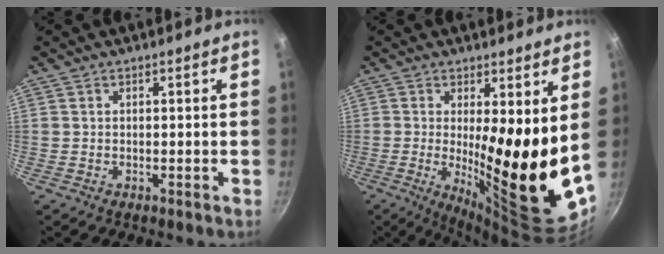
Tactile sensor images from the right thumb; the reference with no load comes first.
{"total": 16.9, "force": [1.4, 3.6, 16.4], "torque": [-0.237, -0.045, 0.027]}